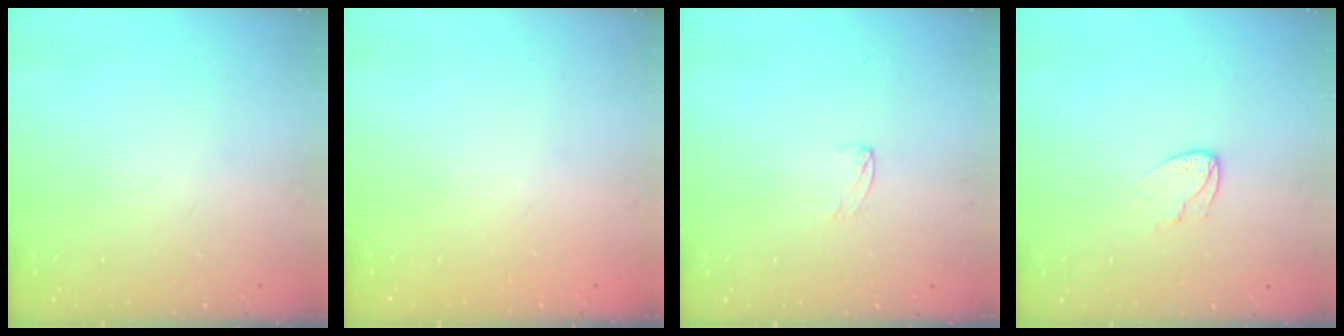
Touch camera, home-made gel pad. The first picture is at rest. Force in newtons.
{"total": 0.0}
{"total": 2.7, "press": 2.7, "slide": 0.2}
{"total": 6.7, "press": 6.7, "slide": 0.6}